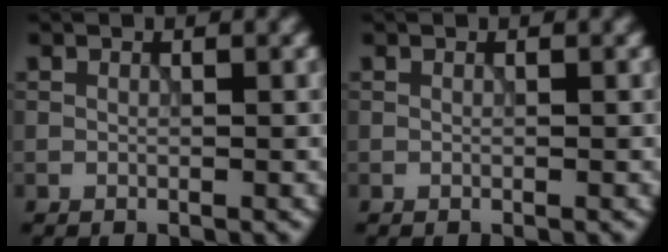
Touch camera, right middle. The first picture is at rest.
{"total": 0.0}